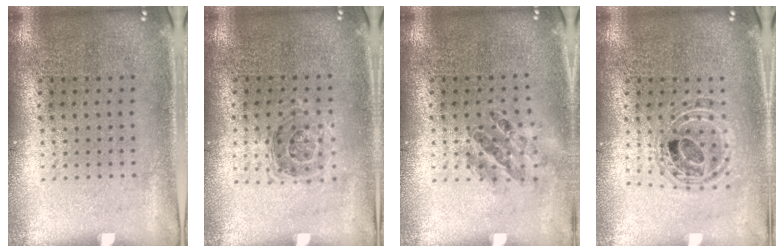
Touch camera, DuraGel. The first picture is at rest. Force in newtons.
{"total": 1.1, "press": 1.0, "slide": 0.4}
{"total": 1.0, "press": 0.9, "slide": 0.3}
{"total": 0.8, "press": 0.8, "slide": 0.2}